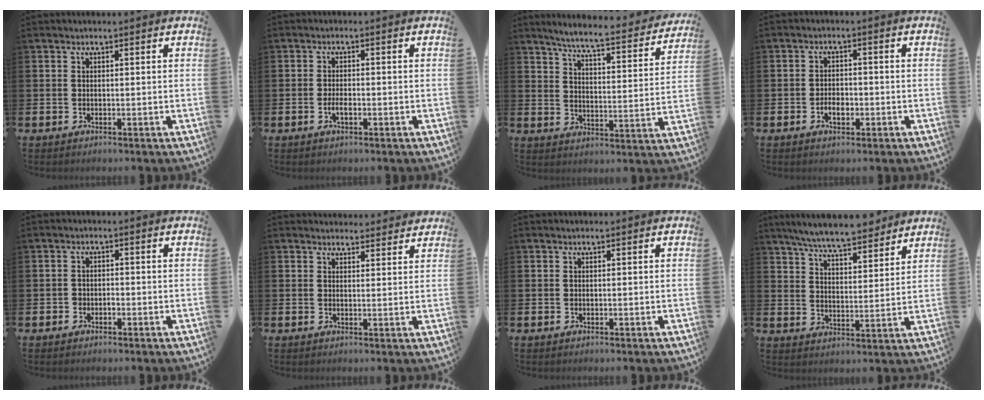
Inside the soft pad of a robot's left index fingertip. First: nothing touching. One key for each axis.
{"total": 1.8, "fx": -0.6, "fy": 0.8, "fz": 1.5, "tx": -0.026, "ty": -0.001, "tz": -0.011}
{"total": 6.4, "fx": 5.8, "fy": 0.2, "fz": 2.7, "tx": -0.069, "ty": -0.047, "tz": 0.091}
{"total": 2.5, "fx": -0.9, "fy": 1.6, "fz": 1.8, "tx": -0.023, "ty": -0.002, "tz": -0.019}
{"total": 0.7, "fx": -0.4, "fy": 0.6, "fz": 0.1, "tx": -0.008, "ty": 0.006, "tz": -0.009}
{"total": 2.8, "fx": 2.7, "fy": 0.6, "fz": -0.2, "tx": 0.010, "ty": -0.017, "tz": 0.047}
{"total": 0.0}
{"total": 7.6, "fx": 7.2, "fy": 0.9, "fz": 2.4, "tx": -0.067, "ty": -0.039, "tz": 0.128}